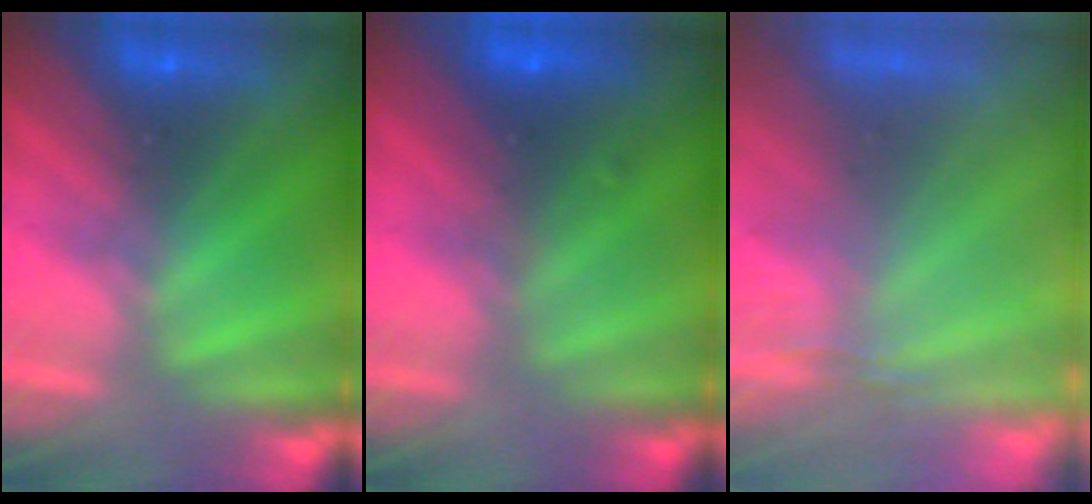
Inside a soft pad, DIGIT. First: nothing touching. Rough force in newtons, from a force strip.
{"total": 6.9}
{"total": 7.0}